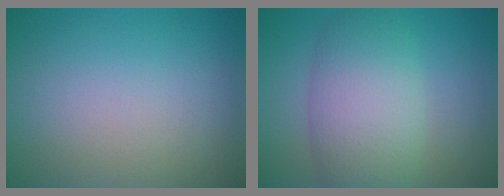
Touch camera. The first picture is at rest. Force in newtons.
{"total": 7.0, "press": 7.0, "slide": 0.3}